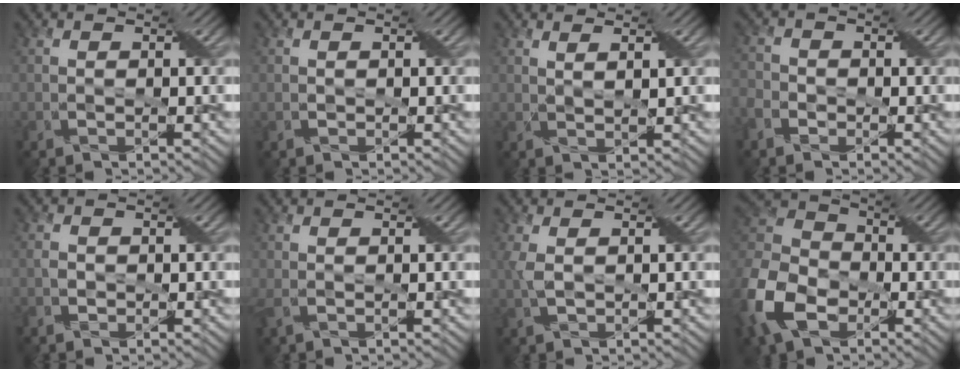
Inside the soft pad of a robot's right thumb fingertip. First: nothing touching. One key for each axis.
{"total": 0.0}
{"total": 1.8, "fx": 1.2, "fy": 0.4, "fz": 1.3, "tx": -0.017, "ty": -0.010, "tz": 0.023}
{"total": 2.9, "fx": -1.6, "fy": 2.3, "fz": 0.8, "tx": -0.023, "ty": -0.004, "tz": -0.035}
{"total": 1.4, "fx": -0.4, "fy": 1.2, "fz": 0.4, "tx": -0.012, "ty": -0.003, "tz": -0.005}
{"total": 1.4, "fx": 0.3, "fy": 0.4, "fz": 1.2, "tx": -0.029, "ty": 0.003, "tz": 0.006}
{"total": 2.1, "fx": 0.4, "fy": 1.1, "fz": 1.8, "tx": -0.051, "ty": 0.003, "tz": 0.010}
{"total": 13.6, "fx": -5.7, "fy": 9.5, "fz": 7.9, "tx": -0.221, "ty": -0.032, "tz": -0.129}